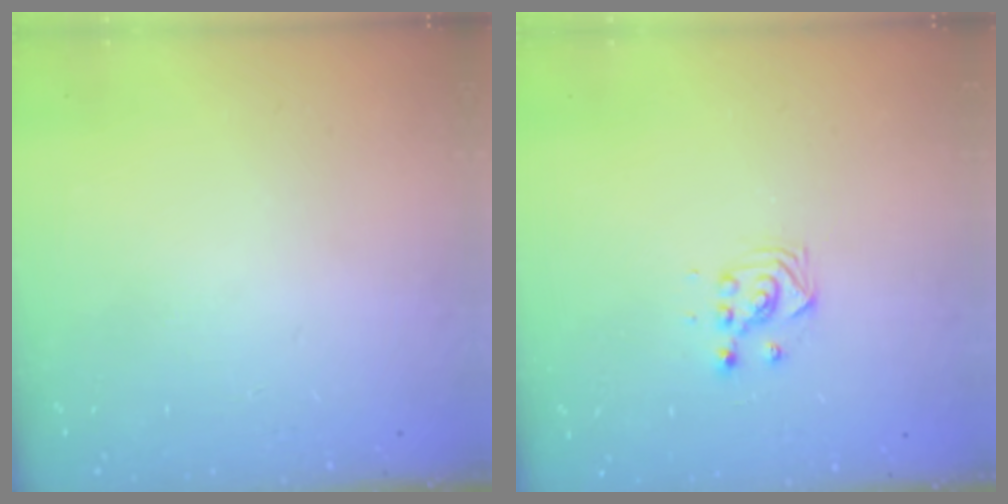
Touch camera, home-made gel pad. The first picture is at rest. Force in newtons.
{"total": 2.9, "press": 2.9, "slide": 0.3}